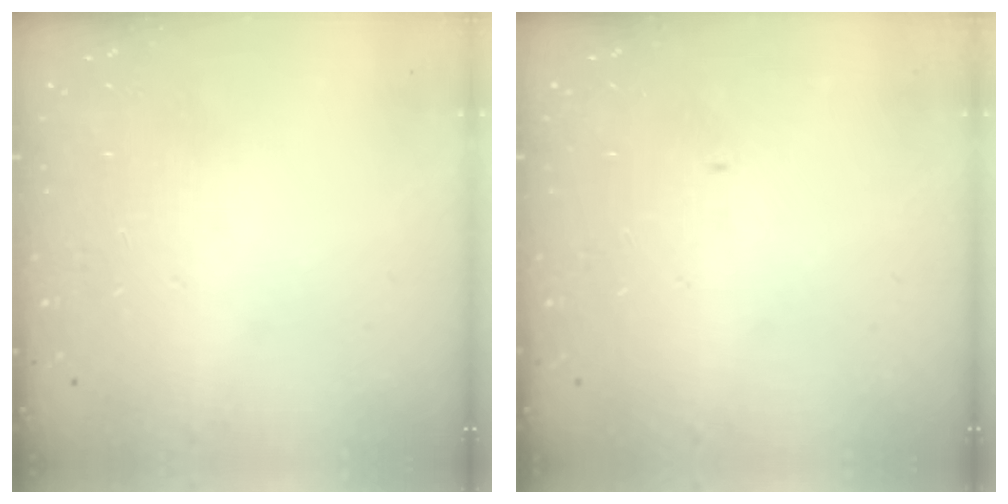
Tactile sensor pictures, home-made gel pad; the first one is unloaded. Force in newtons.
{"total": 0.0}